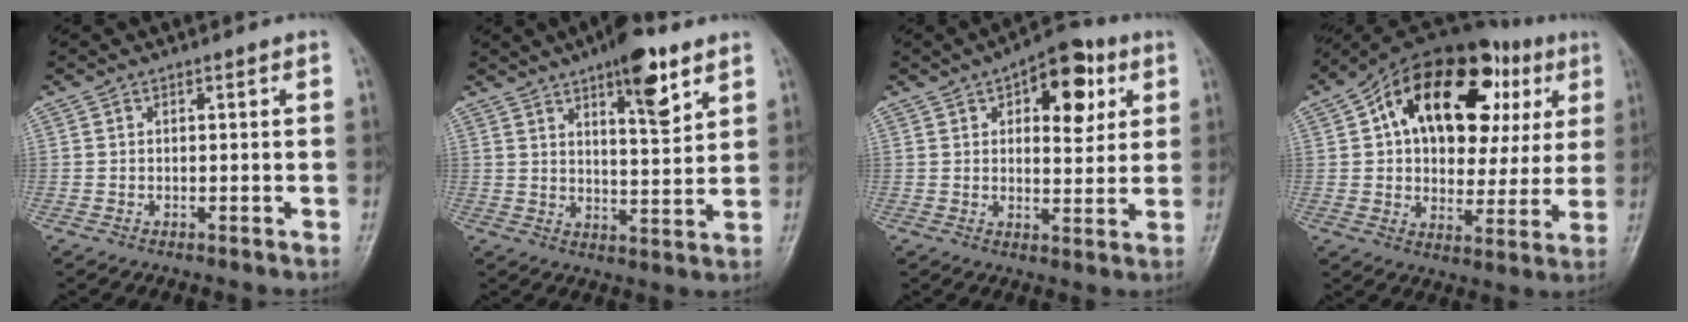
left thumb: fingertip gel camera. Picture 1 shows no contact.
{"total": 10.5, "force": [6.2, 3.3, 7.9], "torque": [-0.102, -0.035, 0.093]}
{"total": 12.3, "force": [5.0, 6.4, 9.2], "torque": [-0.083, -0.008, 0.063]}
{"total": 25.8, "force": [8.8, 15.8, 18.5], "torque": [-0.231, 0.032, 0.137]}